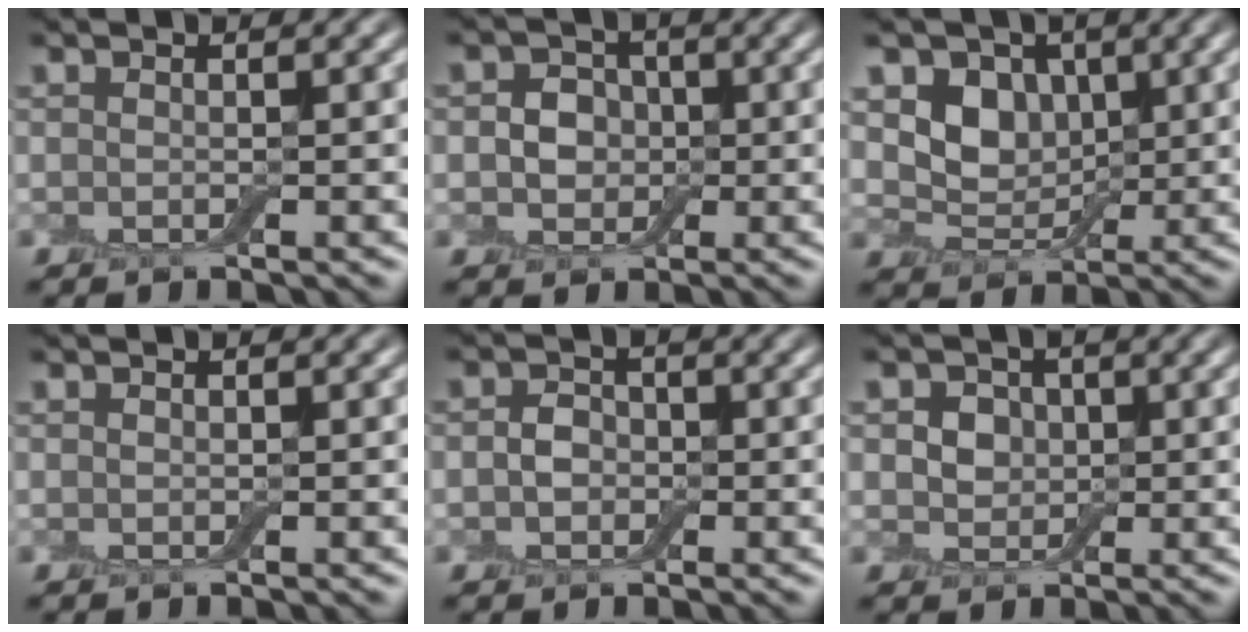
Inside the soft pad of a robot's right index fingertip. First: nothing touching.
{"total": 3.3, "force": [0.0, 2.8, 1.7], "torque": [-0.014, 0.001, -0.014]}
{"total": 4.5, "force": [1.3, 3.6, 2.4], "torque": [-0.044, -0.005, 0.014]}
{"total": 0.0}
{"total": 2.2, "force": [-0.2, 1.8, 1.1], "torque": [-0.013, 0.001, -0.015]}
{"total": 3.8, "force": [1.1, 3.1, 1.9], "torque": [-0.028, 0.010, 0.000]}